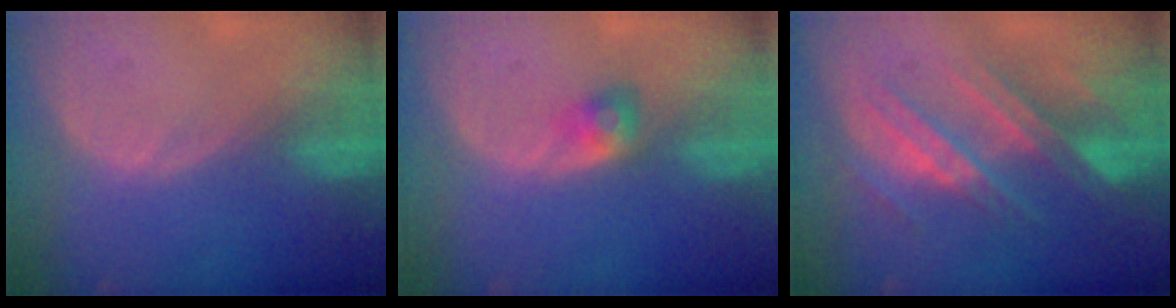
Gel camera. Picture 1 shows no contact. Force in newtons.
{"total": 2.7, "press": 2.5, "slide": 1.1}
{"total": 8.6, "press": 8.1, "slide": 2.7}